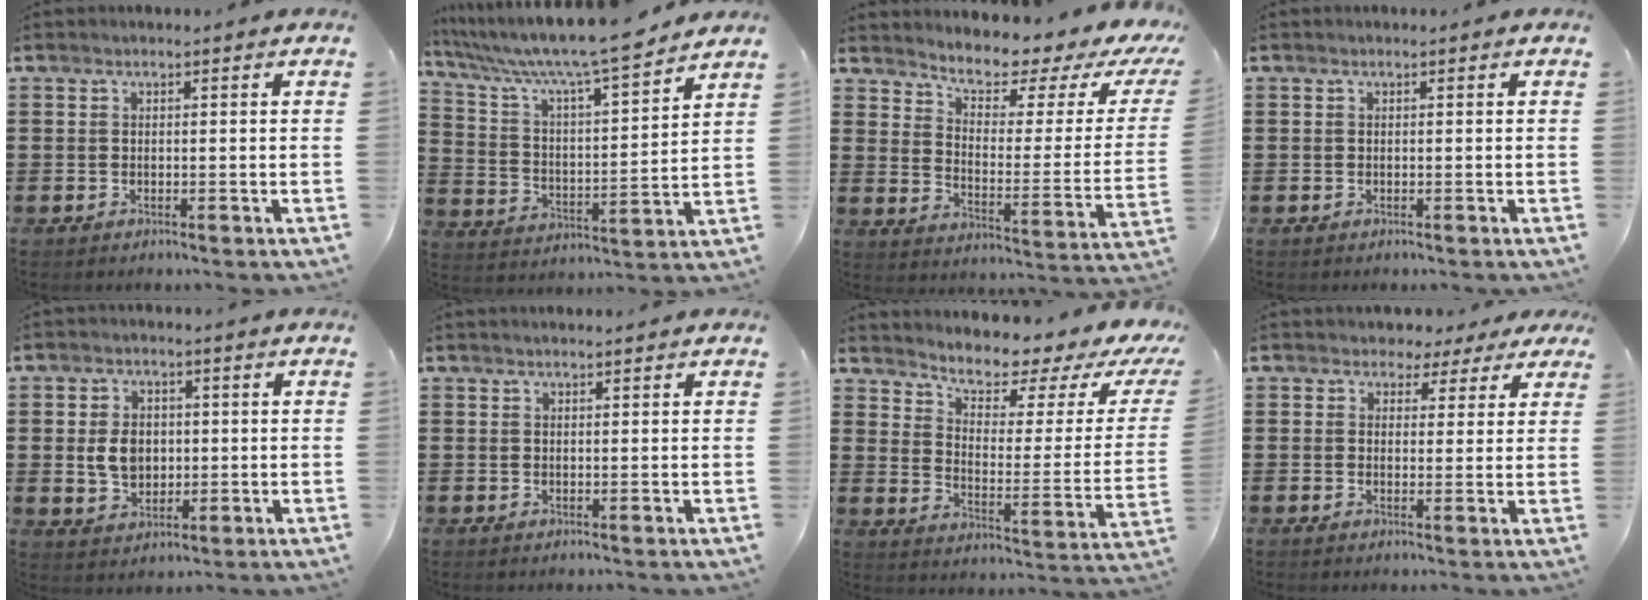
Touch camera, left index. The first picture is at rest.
{"total": 8.9, "force": [7.7, -0.2, 4.5], "torque": [-0.119, -0.055, 0.125]}
{"total": 4.4, "force": [3.8, 1.2, 1.8], "torque": [-0.054, -0.035, 0.055]}
{"total": 0.0}
{"total": 5.4, "force": [0.2, 3.9, 3.8], "torque": [-0.079, 0.006, -0.002]}
{"total": 0.7, "force": [0.5, -0.1, 0.4], "torque": [-0.007, -0.002, 0.011]}
{"total": 4.8, "force": [4.2, 1.4, 1.8], "torque": [-0.055, -0.036, 0.063]}
{"total": 2.7, "force": [1.7, 2.1, 0.5], "torque": [-0.016, 0.006, 0.028]}